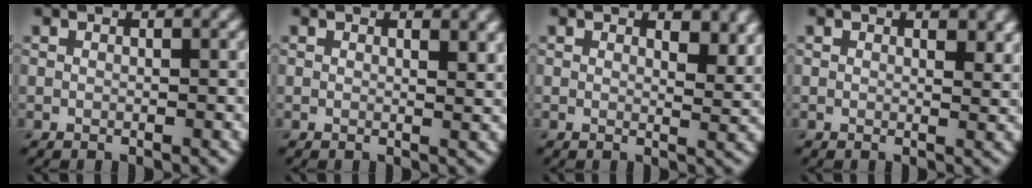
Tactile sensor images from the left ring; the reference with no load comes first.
{"total": 1.7, "force": [1.0, 0.5, 1.2], "torque": [-0.011, -0.003, 0.017]}
{"total": 2.7, "force": [1.7, 1.0, 1.8], "torque": [-0.024, -0.007, 0.028]}
{"total": 1.7, "force": [1.0, 0.6, 1.2], "torque": [-0.012, -0.005, 0.018]}